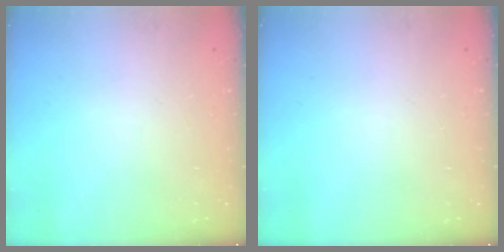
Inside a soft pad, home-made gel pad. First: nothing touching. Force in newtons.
{"total": 0.0}